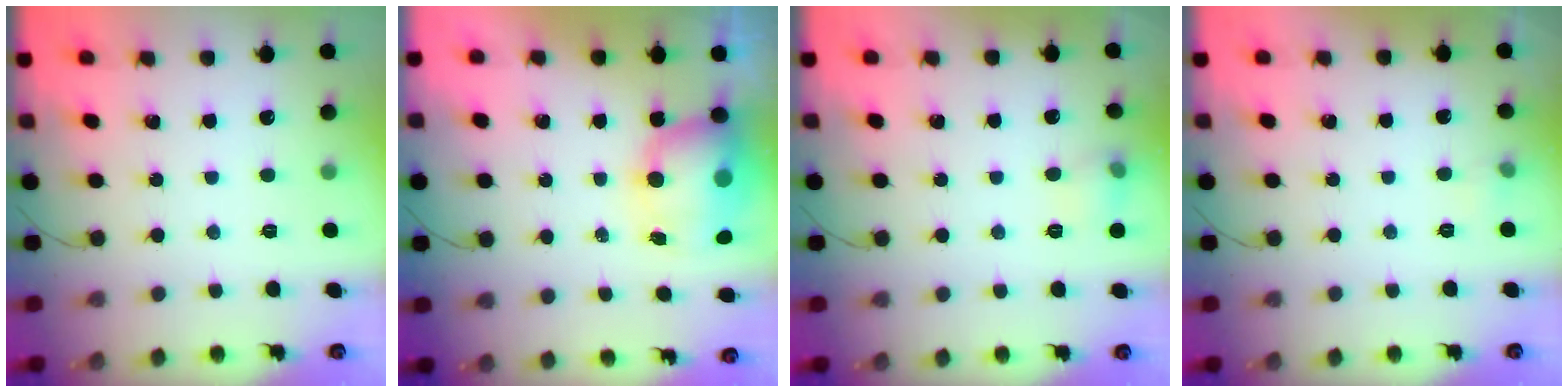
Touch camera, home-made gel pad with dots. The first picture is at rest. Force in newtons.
{"total": 8.9, "press": 8.7, "slide": 1.7}
{"total": 6.1, "press": 5.9, "slide": 1.7}
{"total": 3.4, "press": 3.2, "slide": 1.0}